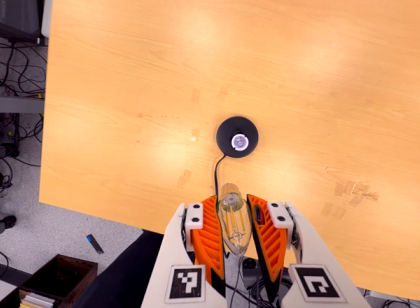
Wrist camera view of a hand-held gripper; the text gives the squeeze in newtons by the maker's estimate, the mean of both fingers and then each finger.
{"total": 20.5, "left": 22.7, "right": 18.3}